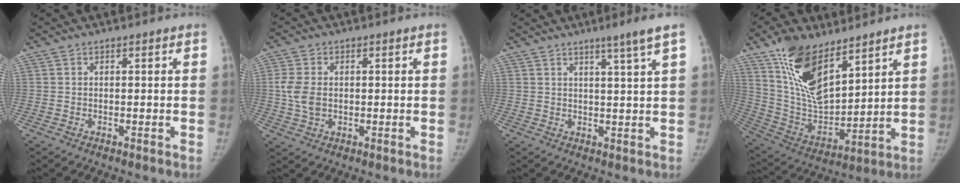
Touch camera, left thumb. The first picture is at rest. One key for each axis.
{"total": 5.5, "fx": 0.3, "fy": 3.9, "fz": 3.9, "tx": -0.082, "ty": 0.001, "tz": 0.008}
{"total": 4.8, "fx": 3.0, "fy": -1.0, "fz": 3.6, "tx": -0.056, "ty": -0.021, "tz": 0.047}
{"total": 18.2, "fx": 11.4, "fy": 7.9, "fz": 11.7, "tx": -0.182, "ty": -0.063, "tz": 0.229}